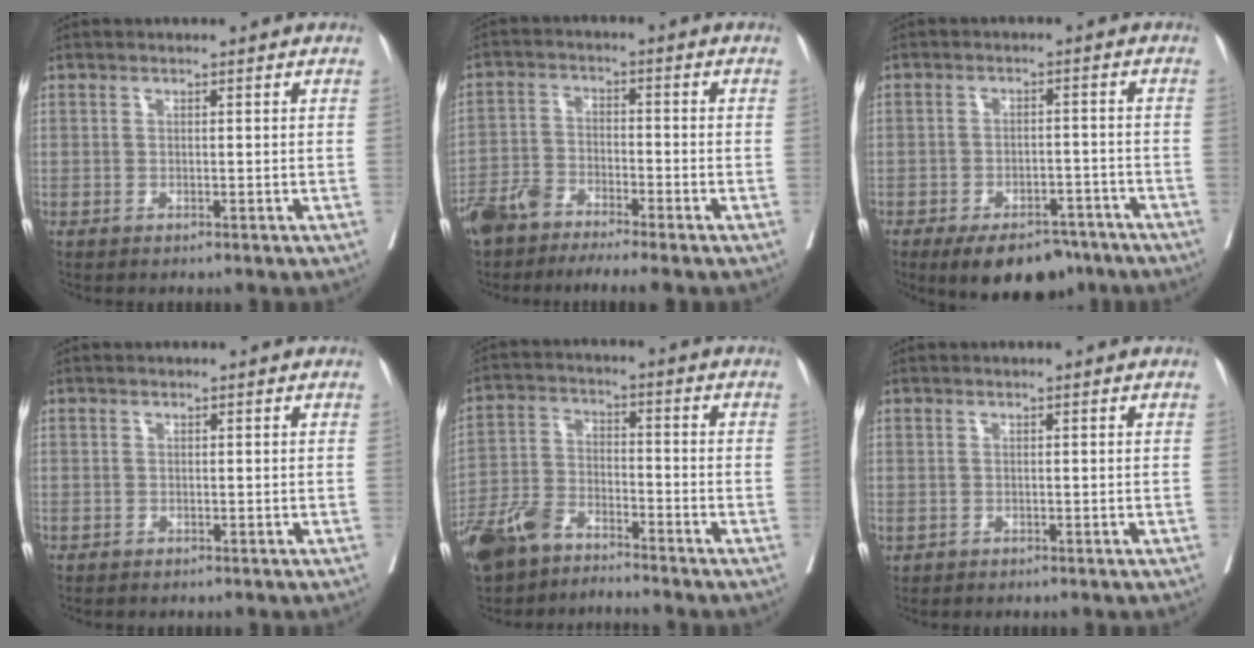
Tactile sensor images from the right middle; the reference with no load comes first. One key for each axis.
{"total": 7.0, "fx": -5.9, "fy": 0.7, "fz": 3.6, "tx": -0.077, "ty": -0.012, "tz": -0.116}
{"total": 10.0, "fx": -7.4, "fy": 4.8, "fz": 4.8, "tx": -0.051, "ty": 0.008, "tz": -0.109}
{"total": 0.6, "fx": -0.2, "fy": 0.5, "fz": -0.1, "tx": 0.006, "ty": 0.008, "tz": -0.006}
{"total": 9.0, "fx": -7.5, "fy": 2.9, "fz": 4.2, "tx": -0.094, "ty": -0.009, "tz": -0.148}
{"total": 0.0}